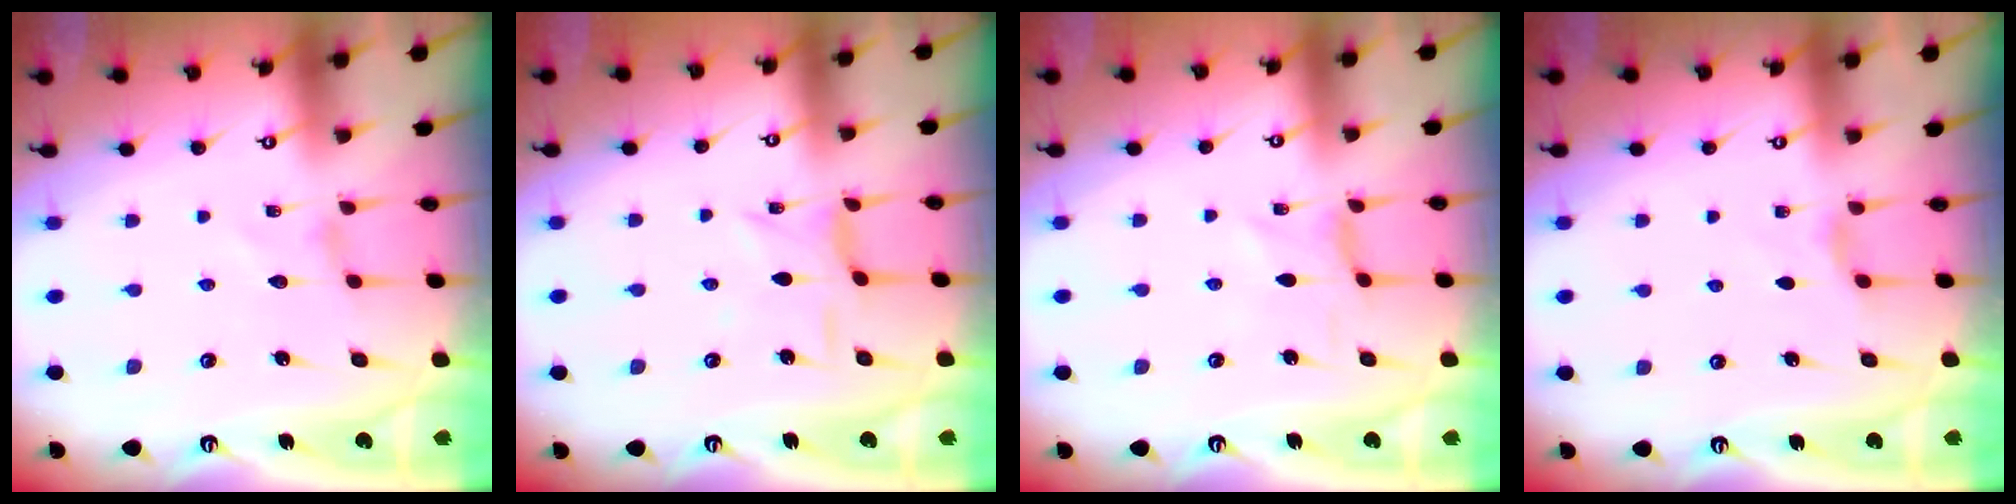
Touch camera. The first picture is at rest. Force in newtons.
{"total": 2.9, "press": 2.9, "slide": 0.2}
{"total": 0.0}
{"total": 1.9, "press": 1.8, "slide": 0.4}